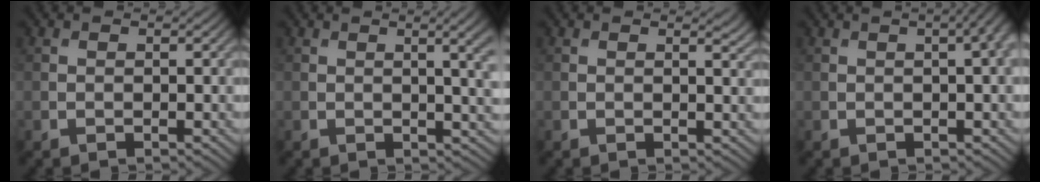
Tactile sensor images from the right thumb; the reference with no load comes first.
{"total": 4.8, "force": [1.0, 1.3, 4.5], "torque": [-0.053, 0.009, 0.014]}
{"total": 1.3, "force": [0.8, 0.3, 1.0], "torque": [-0.012, -0.004, 0.014]}
{"total": 3.7, "force": [0.8, 1.2, 3.4], "torque": [-0.037, 0.018, 0.001]}